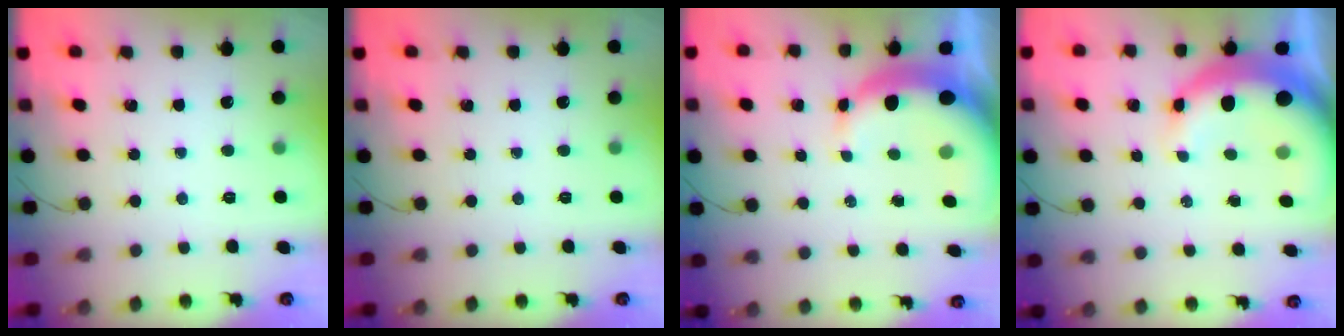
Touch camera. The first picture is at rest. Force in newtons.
{"total": 0.0}
{"total": 10.3, "press": 10.1, "slide": 1.8}
{"total": 10.4, "press": 10.2, "slide": 1.7}